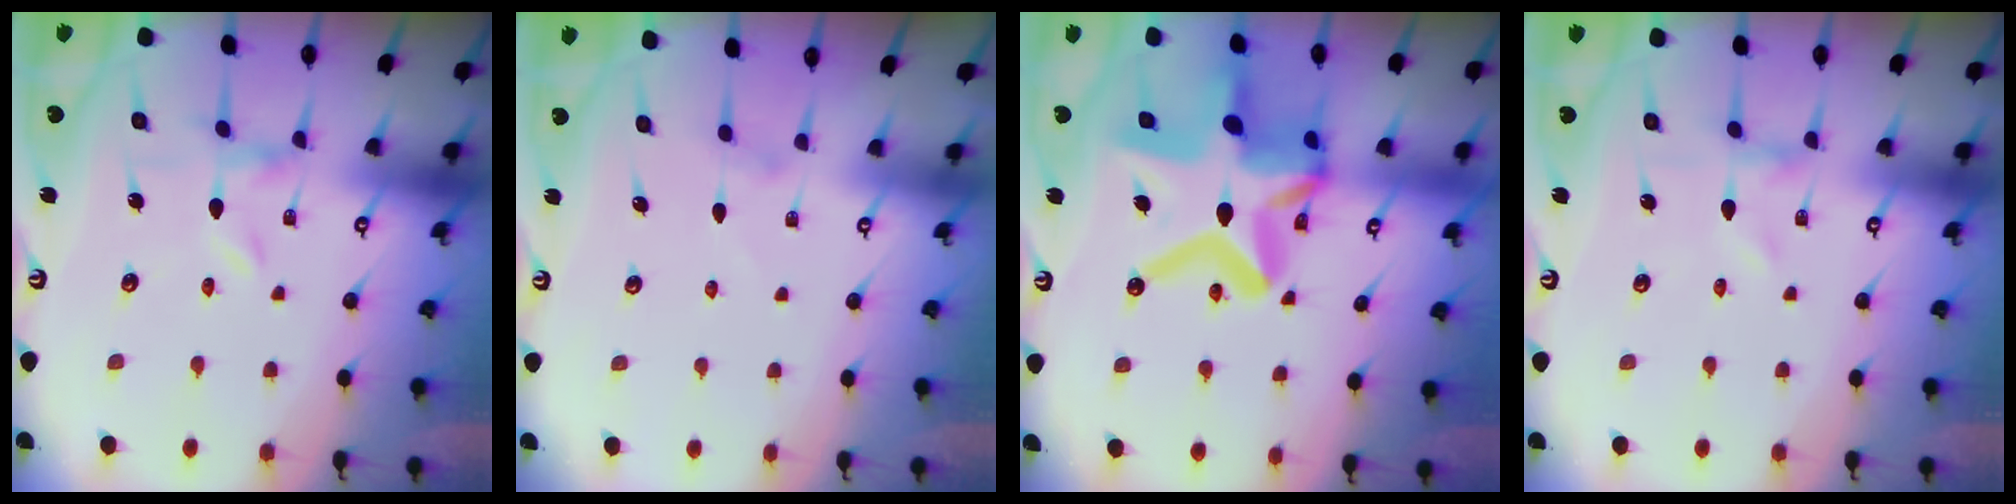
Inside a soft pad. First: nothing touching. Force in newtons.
{"total": 0.5, "press": 0.5, "slide": 0.3}
{"total": 24.3, "press": 24.2, "slide": 2.1}
{"total": 0.0}